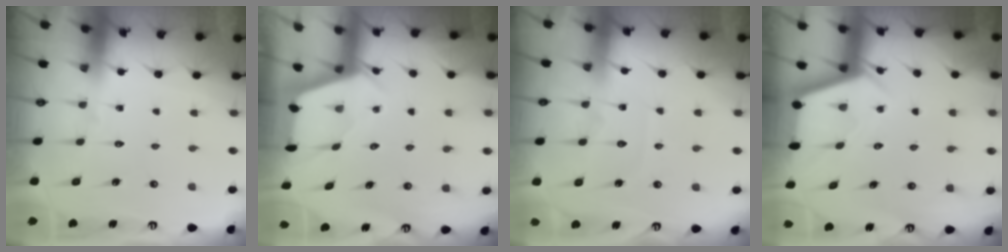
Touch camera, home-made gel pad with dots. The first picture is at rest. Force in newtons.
{"total": 2.4, "press": 2.4, "slide": 0.3}
{"total": 6.6, "press": 6.6, "slide": 0.6}
{"total": 2.8, "press": 2.8, "slide": 0.3}